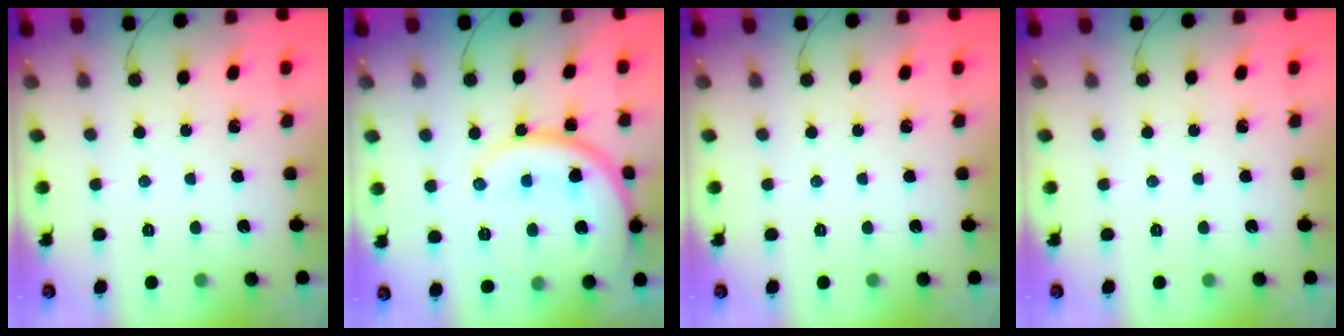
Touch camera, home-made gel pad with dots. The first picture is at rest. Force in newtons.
{"total": 16.4, "press": 16.3, "slide": 1.8}
{"total": 0.0}
{"total": 0.0}